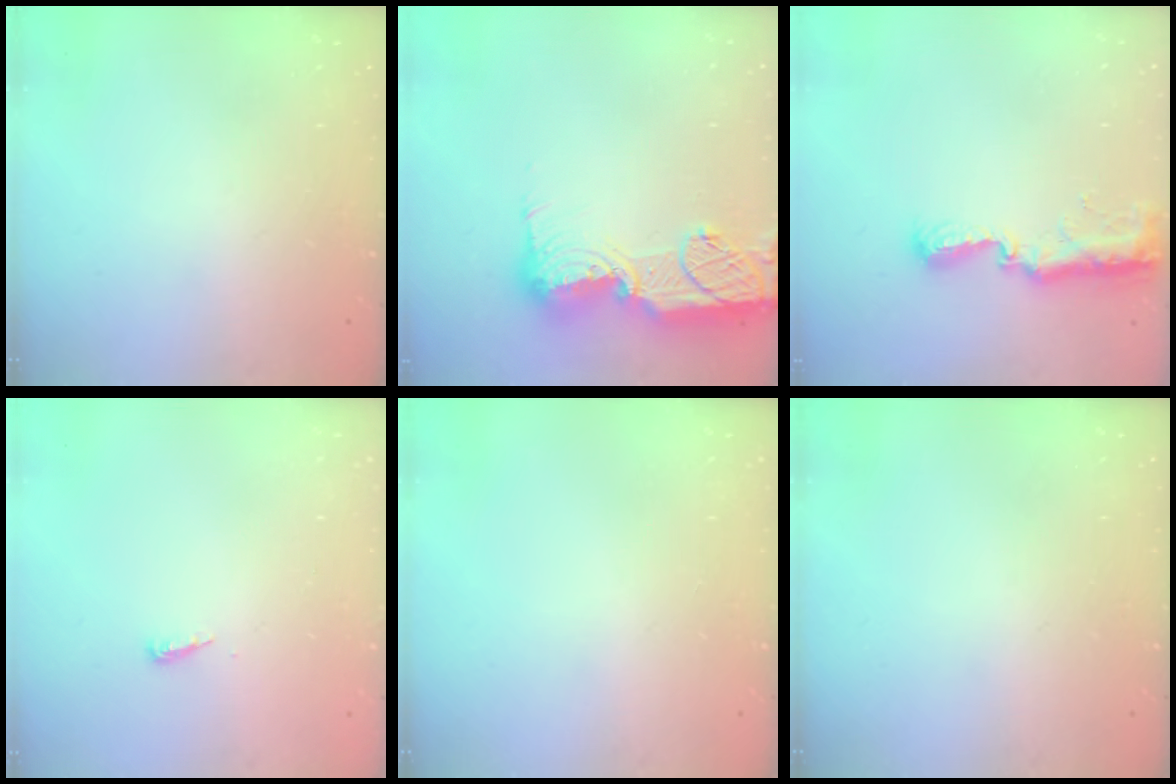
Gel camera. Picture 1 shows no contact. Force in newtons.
{"total": 17.3, "press": 17.2, "slide": 1.5}
{"total": 8.8, "press": 8.8, "slide": 0.9}
{"total": 4.0, "press": 4.0, "slide": 0.5}
{"total": 0.0}
{"total": 0.0}